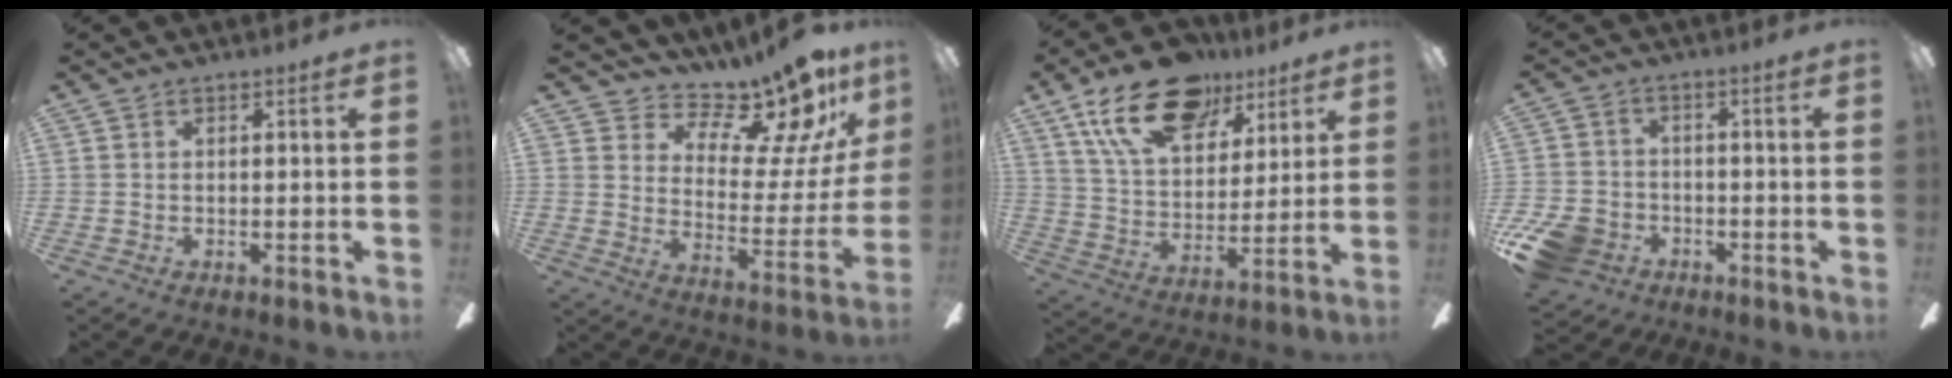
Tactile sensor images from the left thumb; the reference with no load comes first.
{"total": 15.6, "force": [12.8, 6.3, 6.5], "torque": [-0.098, -0.111, 0.216]}
{"total": 20.2, "force": [12.6, 10.9, 11.4], "torque": [-0.196, -0.051, 0.225]}
{"total": 9.9, "force": [-5.4, 7.3, 4.0], "torque": [-0.096, 0.039, -0.097]}